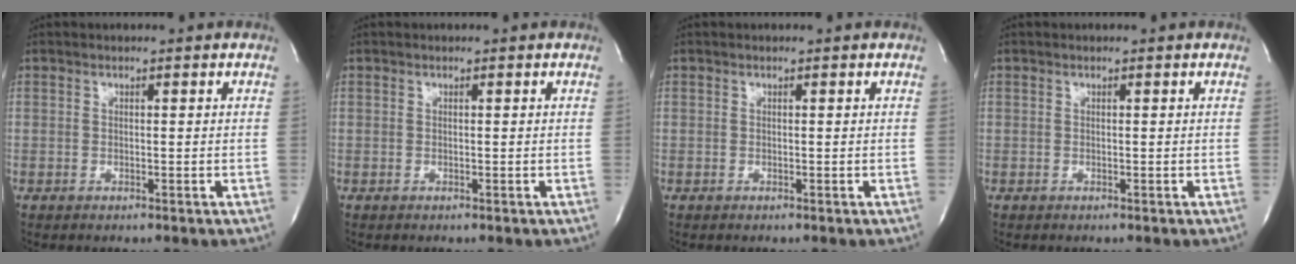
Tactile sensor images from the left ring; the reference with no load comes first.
{"total": 0.0}
{"total": 0.0}
{"total": 0.0}